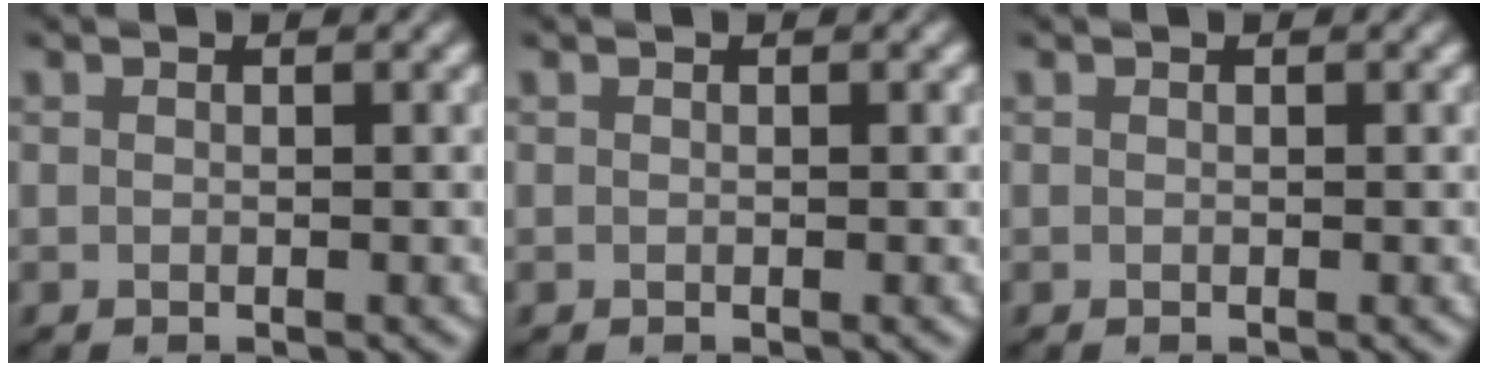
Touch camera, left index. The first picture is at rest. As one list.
[{"total": 0.0}, {"total": 0.0}]